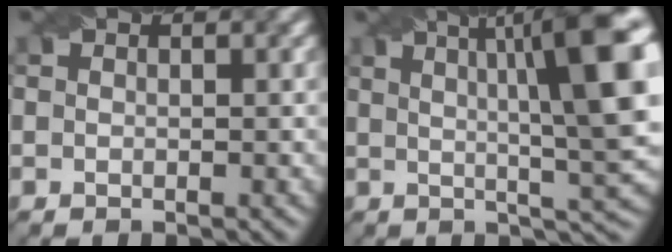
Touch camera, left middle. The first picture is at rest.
{"total": 13.3, "force": [3.8, 2.9, 12.4], "torque": [-0.138, 0.006, 0.057]}